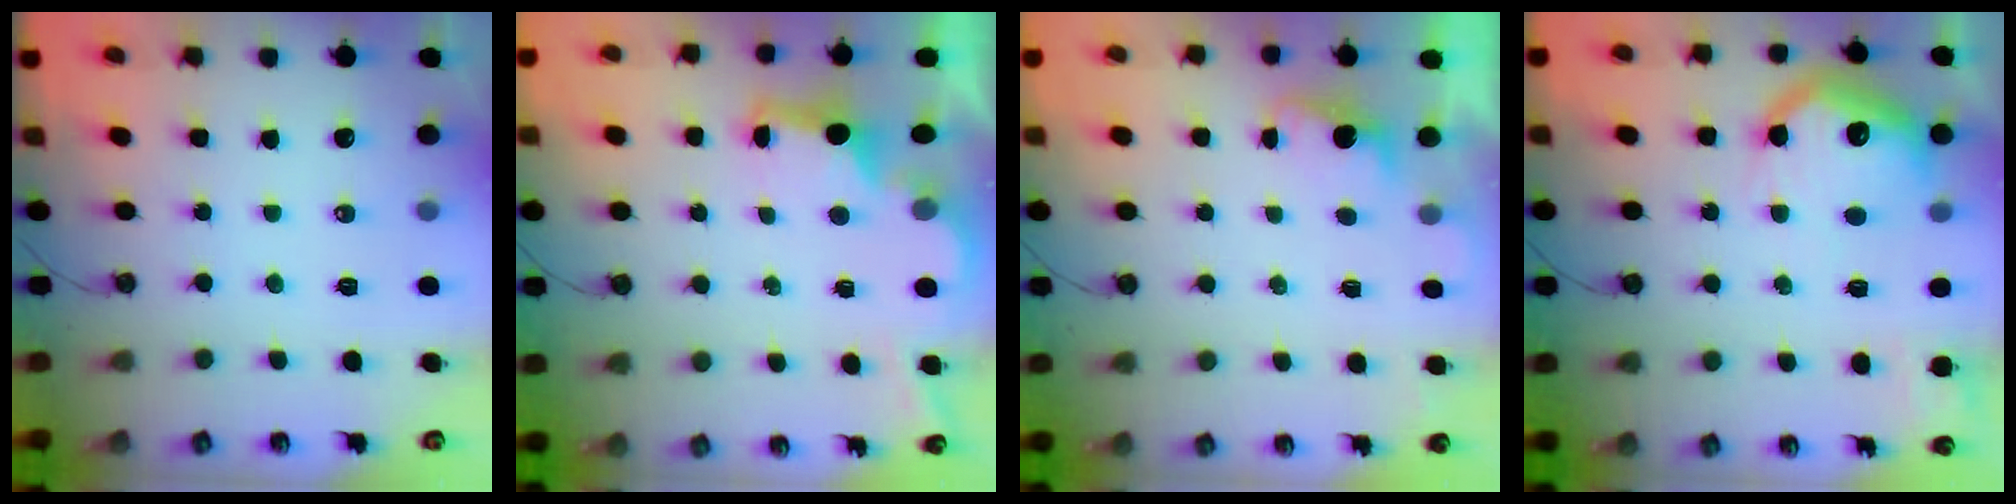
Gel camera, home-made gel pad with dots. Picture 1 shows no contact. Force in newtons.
{"total": 2.9, "press": 2.8, "slide": 0.9}
{"total": 1.4, "press": 1.1, "slide": 0.8}
{"total": 17.0, "press": 17.0, "slide": 1.4}